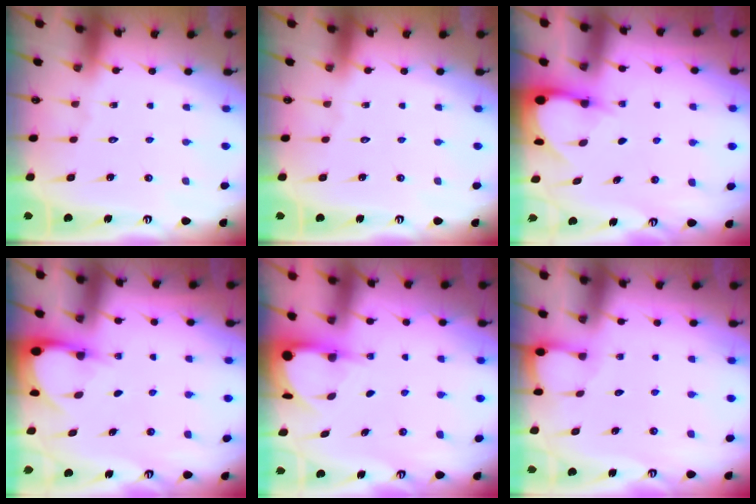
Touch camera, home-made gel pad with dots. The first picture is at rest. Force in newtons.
{"total": 0.0}
{"total": 3.1, "press": 3.1, "slide": 0.1}
{"total": 4.0, "press": 4.0, "slide": 0.2}
{"total": 3.9, "press": 3.9, "slide": 0.6}
{"total": 2.0, "press": 1.9, "slide": 0.3}